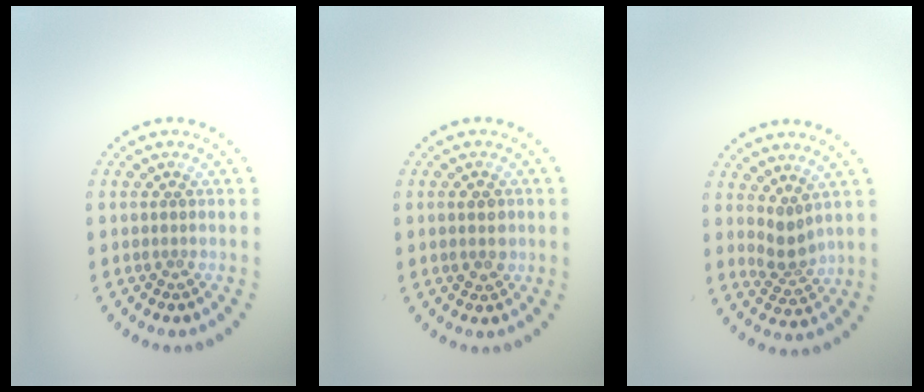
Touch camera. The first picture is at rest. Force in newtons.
{"total": 1.6, "press": 1.6, "slide": 0.1}
{"total": 2.3, "press": 1.9, "slide": 1.3}